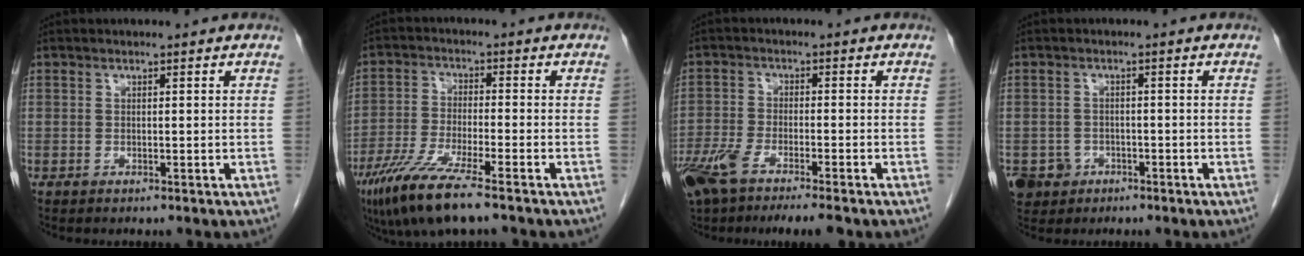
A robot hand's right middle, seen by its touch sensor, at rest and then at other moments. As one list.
[{"total": 9.7, "force": [-6.5, 0.6, 7.1], "torque": [-0.146, -0.028, -0.122]}, {"total": 11.0, "force": [-8.0, 1.9, 7.3], "torque": [-0.133, -0.014, -0.136]}, {"total": 5.6, "force": [-2.7, 4.8, 0.9], "torque": [-0.019, 0.006, -0.041]}]